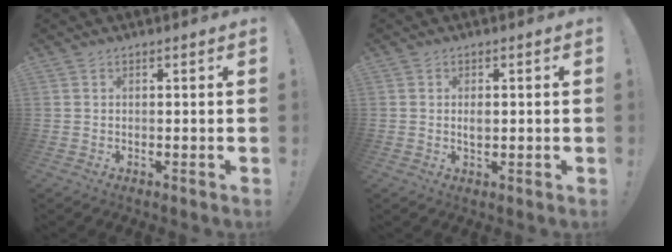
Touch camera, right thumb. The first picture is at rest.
{"total": 1.9, "force": [0.0, 1.1, 1.6], "torque": [-0.020, -0.001, -0.003]}